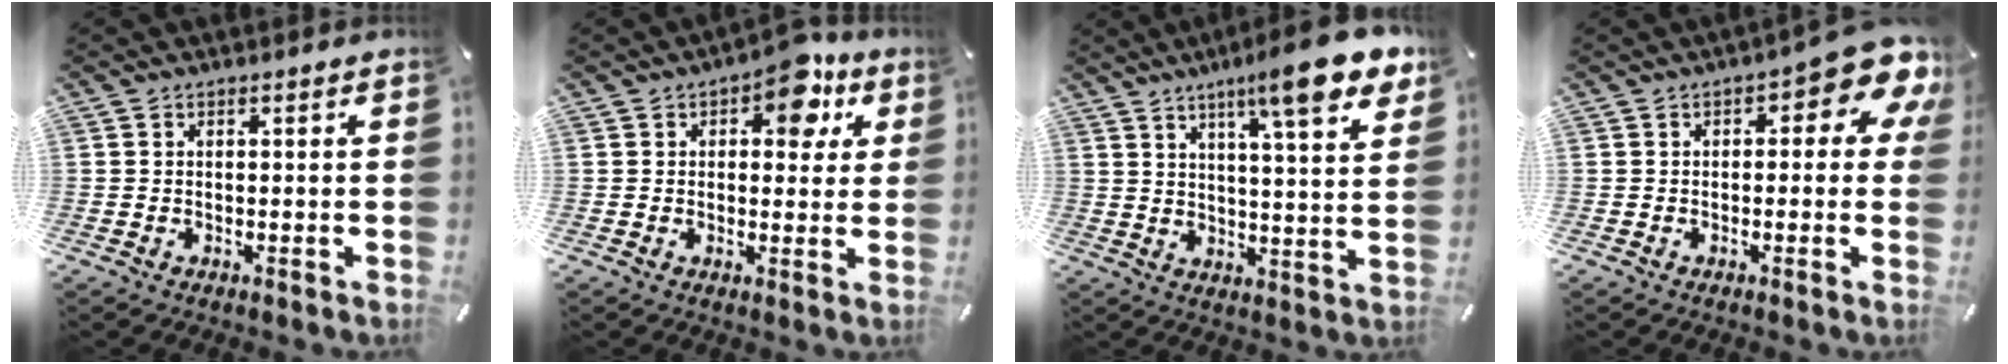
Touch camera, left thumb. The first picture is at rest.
{"total": 9.7, "force": [4.8, 5.5, 6.4], "torque": [-0.066, -0.021, 0.075]}
{"total": 13.4, "force": [9.2, 1.8, 9.5], "torque": [-0.149, -0.050, 0.146]}
{"total": 9.7, "force": [4.0, 3.7, 8.0], "torque": [-0.099, -0.030, 0.064]}